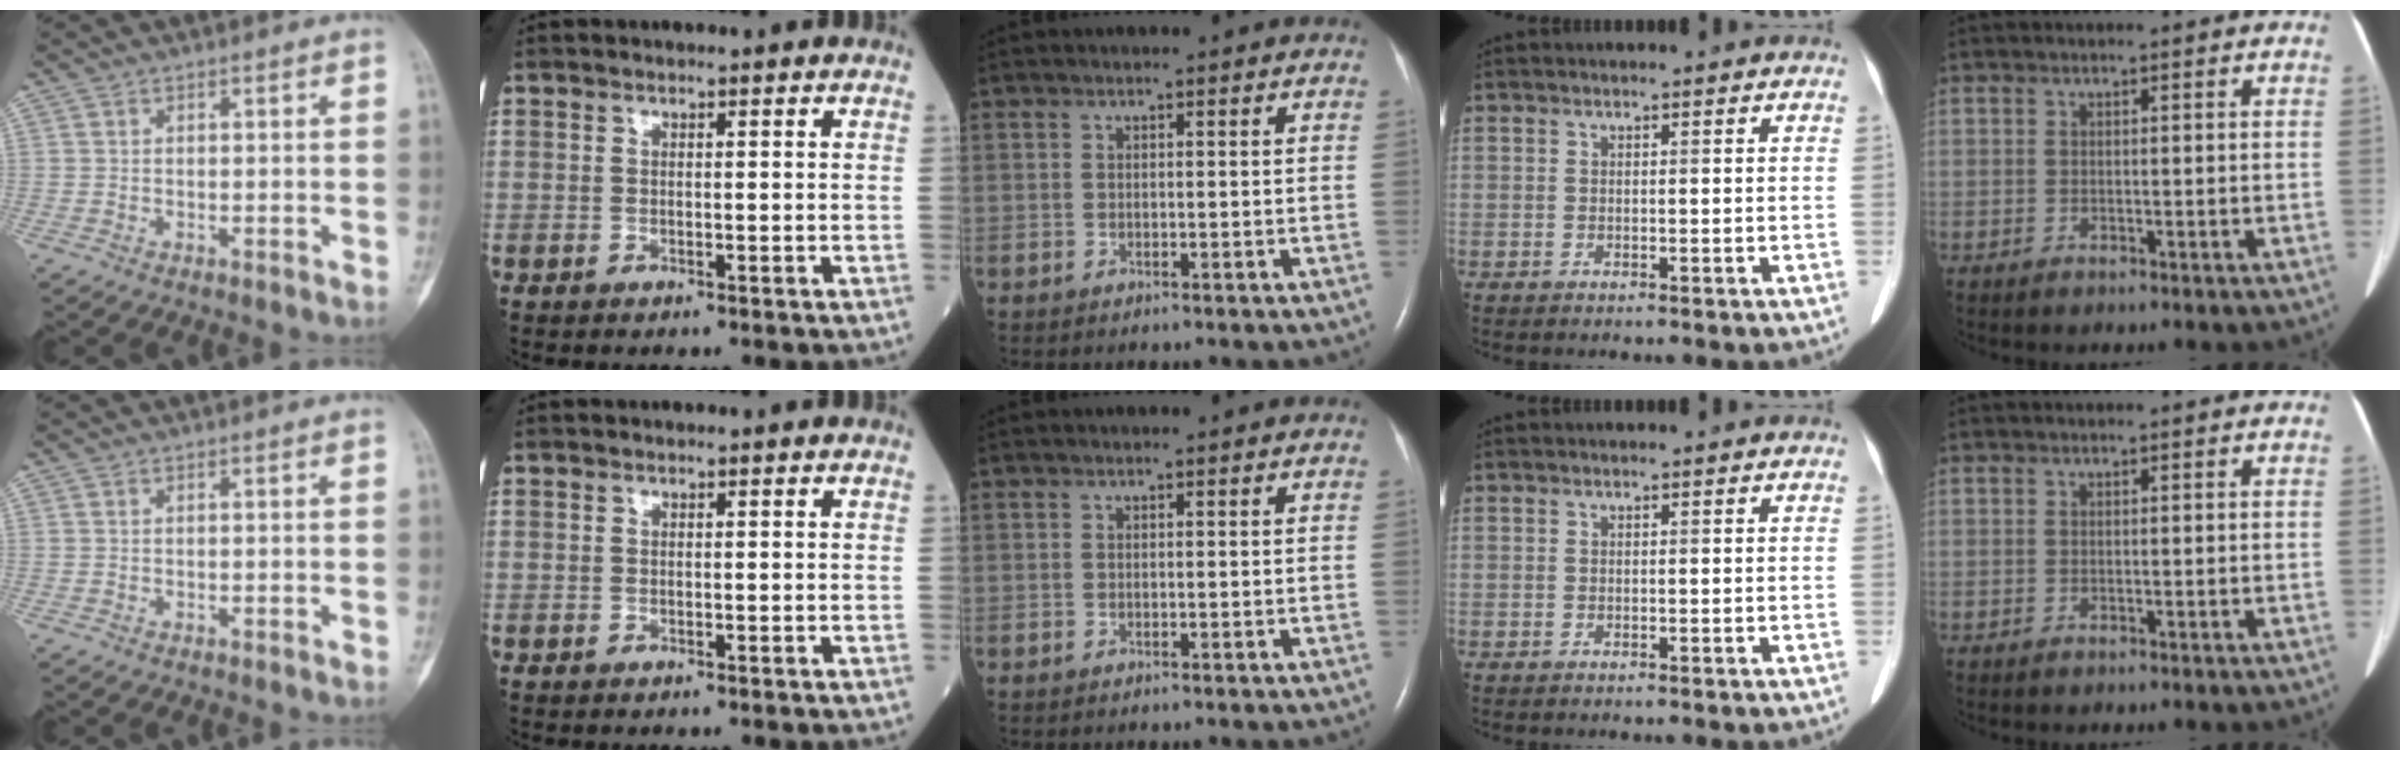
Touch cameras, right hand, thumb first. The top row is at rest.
{}